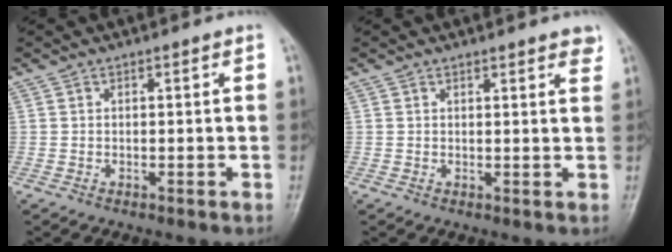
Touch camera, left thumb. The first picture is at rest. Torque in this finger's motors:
{"motor_torque": [0.06, 0.20, -0.22, -0.31, 0.03]}